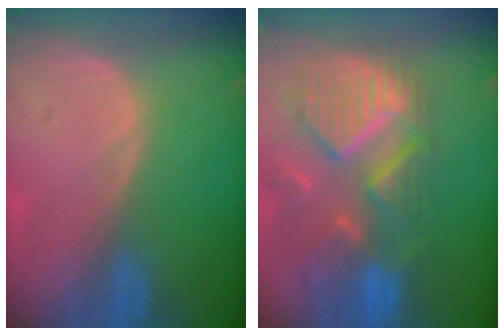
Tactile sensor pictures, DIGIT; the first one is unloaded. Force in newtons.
{"total": 11.9, "press": 10.4, "slide": 5.7}